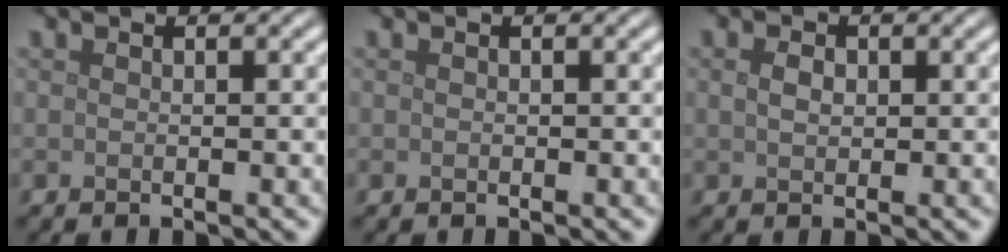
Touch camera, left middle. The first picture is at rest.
{"total": 0.0}
{"total": 1.4, "force": [0.2, 1.0, 1.0], "torque": [-0.021, 0.001, 0.005]}